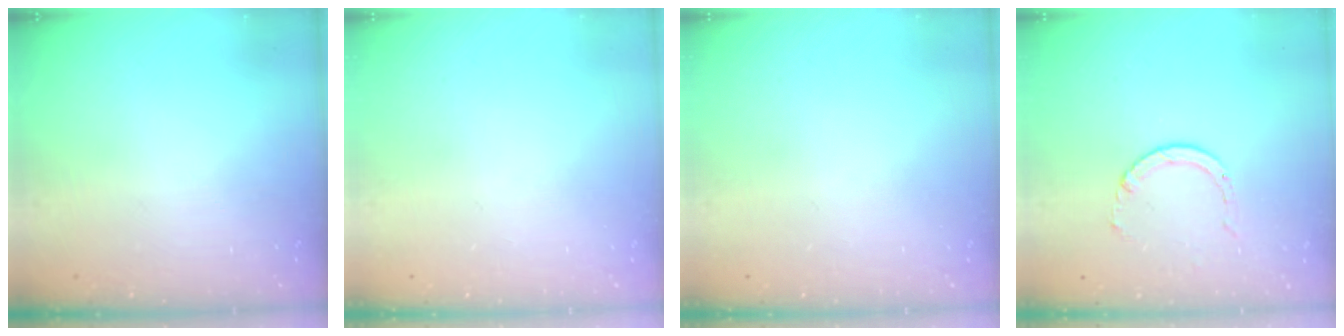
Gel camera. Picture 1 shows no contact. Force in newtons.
{"total": 0.0}
{"total": 0.0}
{"total": 2.9, "press": 2.9, "slide": 0.4}